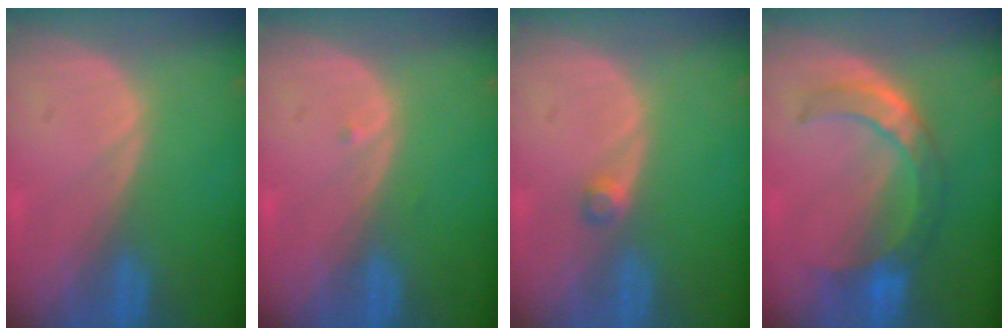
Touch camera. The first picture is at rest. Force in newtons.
{"total": 0.5, "press": 0.4, "slide": 0.3}
{"total": 1.6, "press": 1.4, "slide": 0.9}
{"total": 7.0, "press": 6.8, "slide": 1.4}